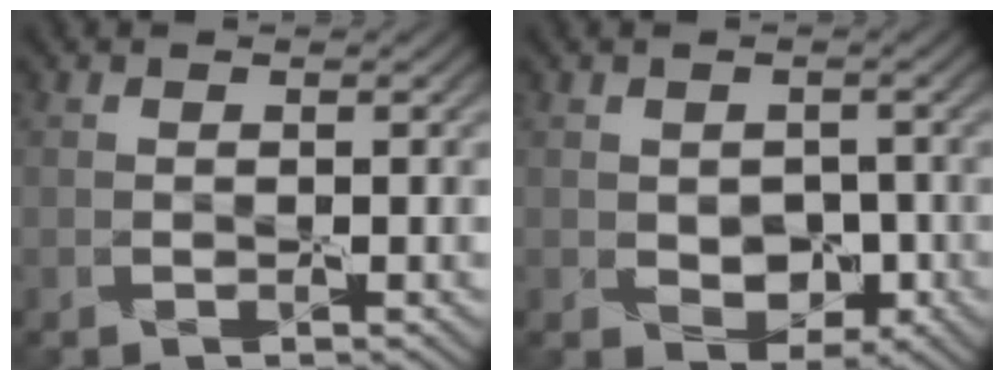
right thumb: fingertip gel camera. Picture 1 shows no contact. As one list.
[{"total": 2.1, "force": [-0.4, 1.8, 1.0], "torque": [-0.010, -0.004, -0.008]}]